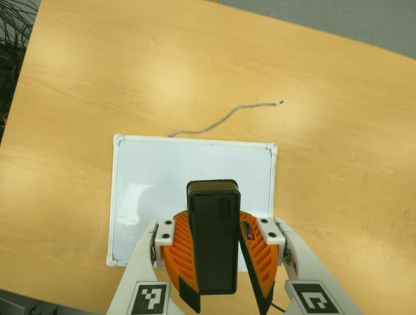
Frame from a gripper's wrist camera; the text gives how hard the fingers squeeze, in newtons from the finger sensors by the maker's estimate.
{"total": 10.6, "left": 10.5, "right": 10.8}